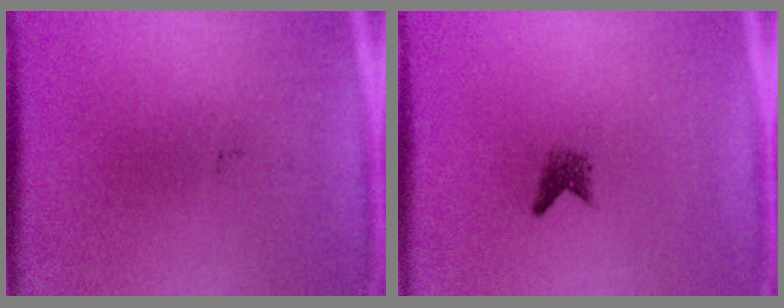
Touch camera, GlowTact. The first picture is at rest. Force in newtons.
{"total": 1.5}